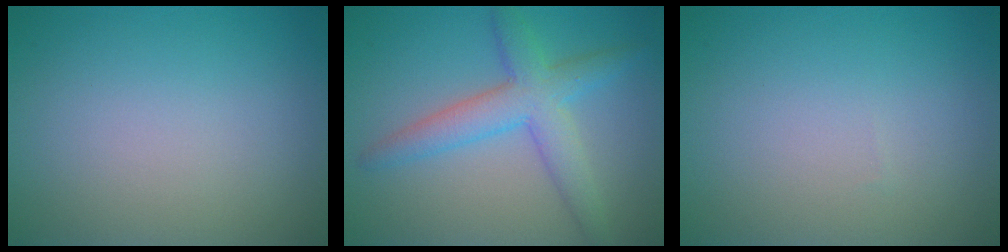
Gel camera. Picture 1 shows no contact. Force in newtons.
{"total": 4.8, "press": 4.8, "slide": 0.1}
{"total": 0.0}